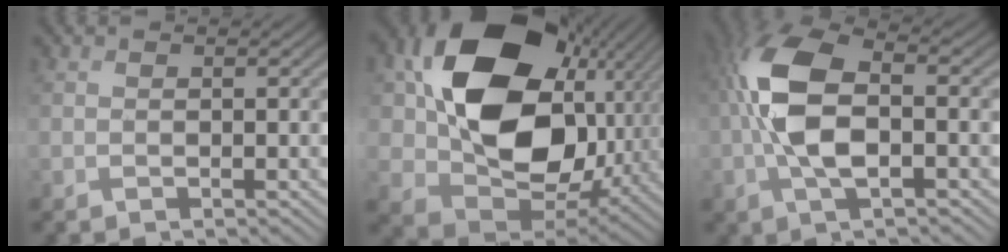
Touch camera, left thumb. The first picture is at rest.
{"total": 19.3, "force": [4.5, 14.6, 11.7], "torque": [-0.237, -0.022, 0.103]}
{"total": 10.8, "force": [-0.5, 5.0, 9.6], "torque": [-0.200, 0.015, -0.017]}